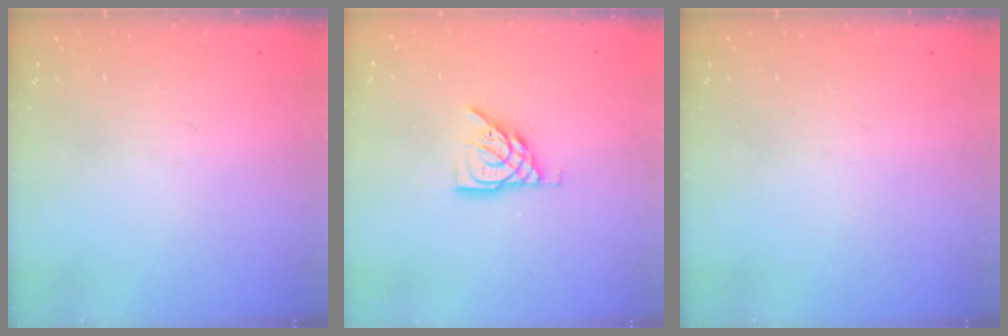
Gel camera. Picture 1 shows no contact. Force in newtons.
{"total": 9.3, "press": 9.2, "slide": 1.2}
{"total": 0.0}